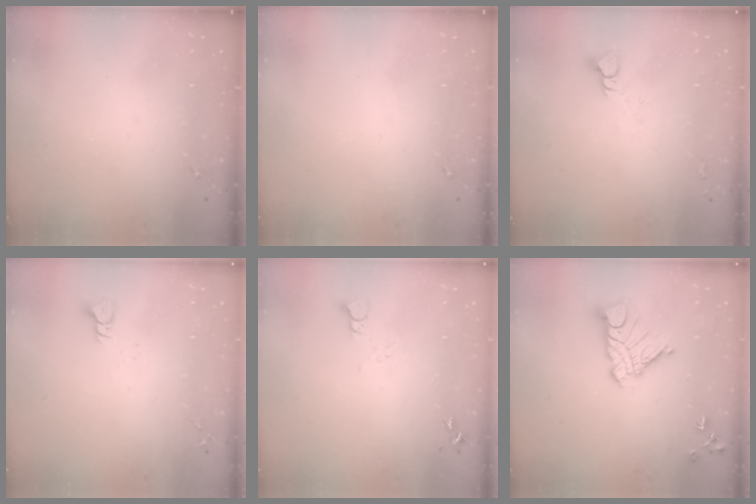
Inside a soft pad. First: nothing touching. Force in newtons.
{"total": 0.0}
{"total": 4.6, "press": 4.5, "slide": 0.5}
{"total": 3.0, "press": 3.0, "slide": 0.3}
{"total": 3.5, "press": 3.5, "slide": 0.4}
{"total": 13.7, "press": 13.6, "slide": 1.2}